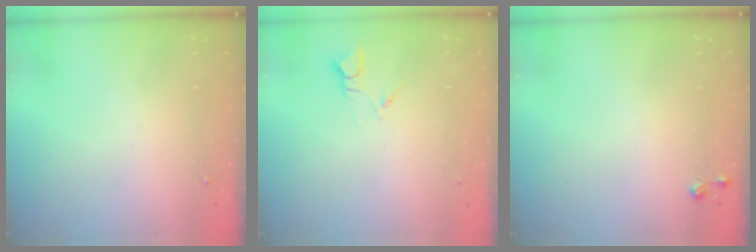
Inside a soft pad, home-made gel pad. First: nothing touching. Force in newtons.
{"total": 2.7, "press": 2.7, "slide": 0.3}
{"total": 3.7, "press": 3.7, "slide": 0.5}